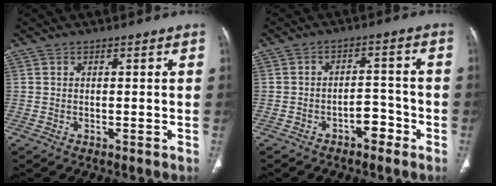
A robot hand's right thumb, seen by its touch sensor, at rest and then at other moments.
{"total": 4.7, "force": [-2.8, 2.7, 2.6], "torque": [-0.021, 0.032, -0.043]}